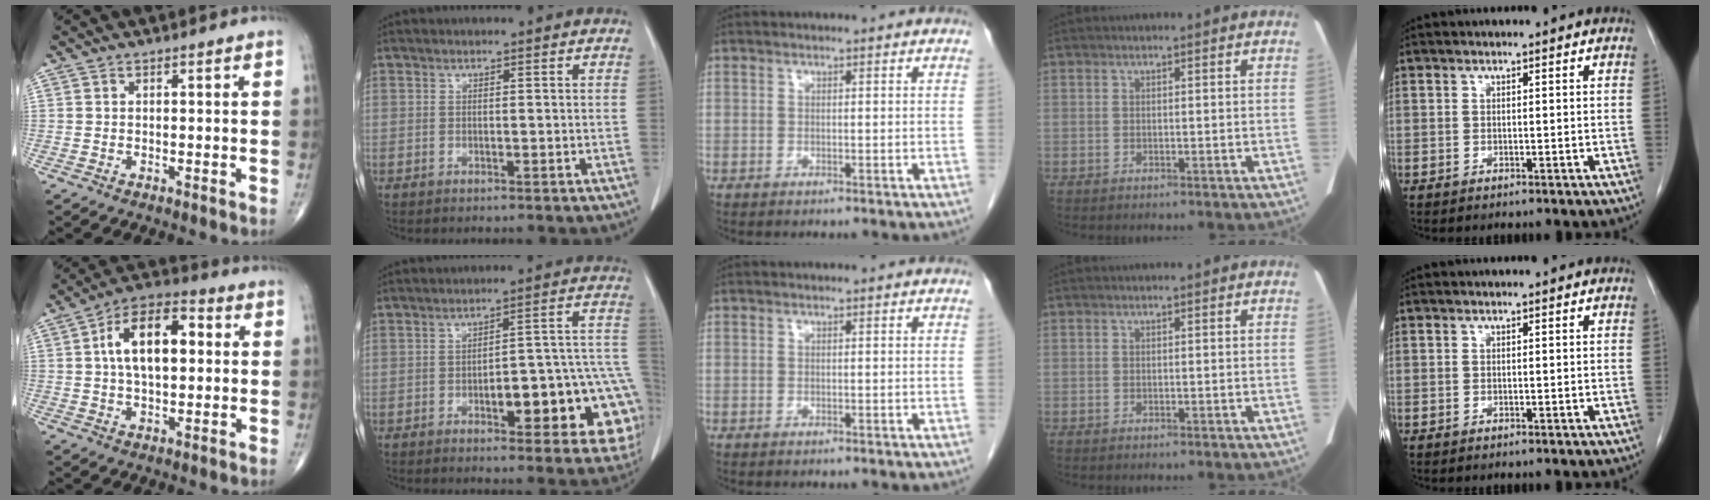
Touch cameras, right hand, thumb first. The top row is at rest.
{"thumb": {"total": 13.8, "force": [2.0, 7.3, 11.5], "torque": [-0.185, 0.023, 0.025]}, "index": {"total": 16.6, "force": [-5.1, 5.1, 14.9], "torque": [-0.102, 0.047, -0.050]}}